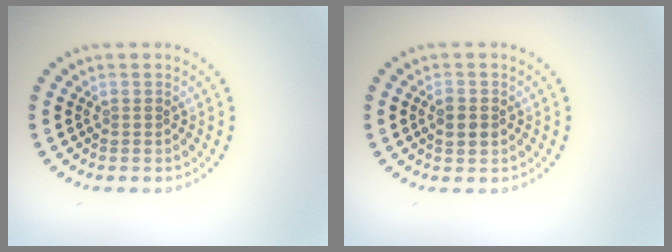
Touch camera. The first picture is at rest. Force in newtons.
{"total": 1.6, "press": 1.6, "slide": 0.1}